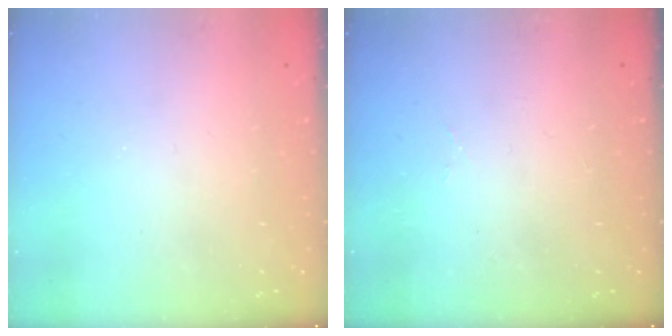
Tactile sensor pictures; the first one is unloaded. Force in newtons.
{"total": 2.0, "press": 1.9, "slide": 0.8}